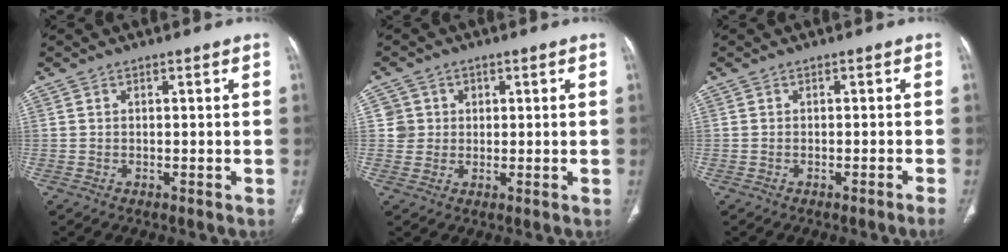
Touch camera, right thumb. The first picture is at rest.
{"total": 3.8, "force": [0.8, 3.7, 0.0], "torque": [0.031, 0.002, 0.012]}
{"total": 1.9, "force": [-1.3, -0.6, 1.1], "torque": [-0.024, 0.009, -0.016]}